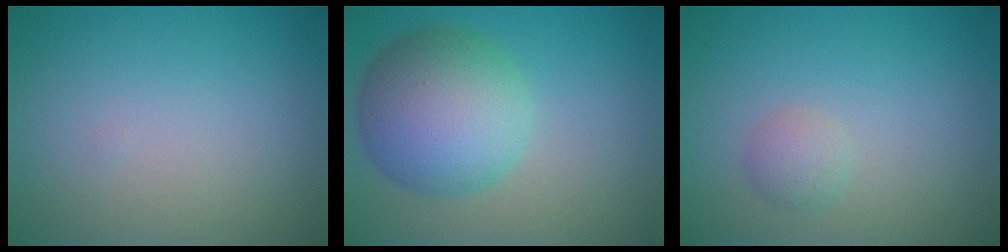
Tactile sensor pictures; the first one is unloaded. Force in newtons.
{"total": 8.3, "press": 8.3, "slide": 0.1}
{"total": 1.4, "press": 1.4, "slide": 0.1}